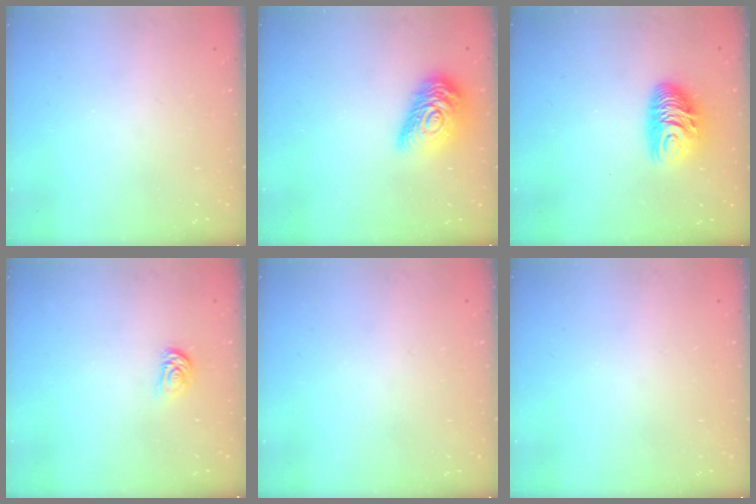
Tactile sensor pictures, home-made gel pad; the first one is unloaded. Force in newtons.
{"total": 15.2, "press": 15.1, "slide": 0.9}
{"total": 9.8, "press": 9.7, "slide": 0.7}
{"total": 4.0, "press": 4.0, "slide": 0.5}
{"total": 0.0}
{"total": 0.0}